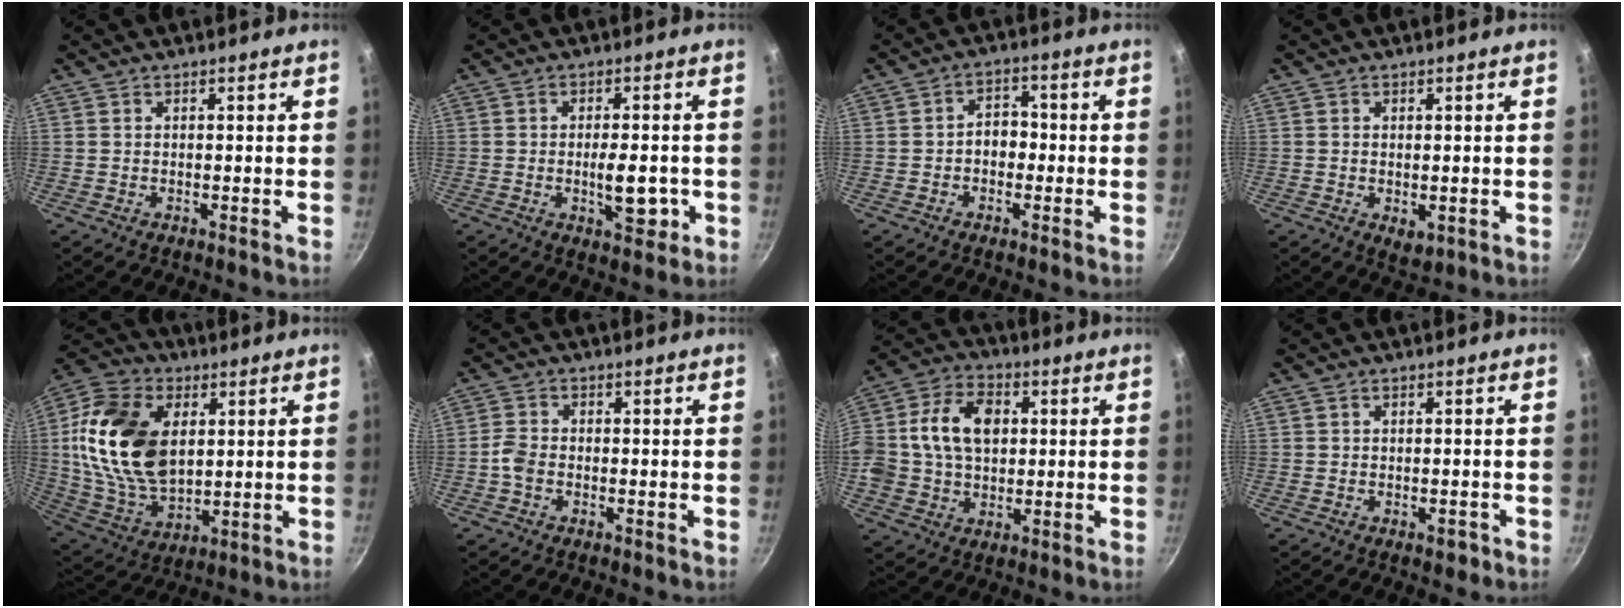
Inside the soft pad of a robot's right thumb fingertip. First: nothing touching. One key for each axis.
{"total": 7.2, "fx": -1.6, "fy": 3.1, "fz": 6.3, "tx": -0.071, "ty": 0.002, "tz": -0.020}
{"total": 4.3, "fx": -0.9, "fy": 3.2, "fz": 2.7, "tx": -0.012, "ty": 0.019, "tz": -0.020}
{"total": 2.9, "fx": -0.4, "fy": 1.9, "fz": 2.2, "tx": -0.033, "ty": -0.010, "tz": -0.003}
{"total": 21.7, "fx": 3.8, "fy": 14.0, "fz": 16.2, "tx": -0.289, "ty": -0.007, "tz": 0.074}
{"total": 3.6, "fx": -1.2, "fy": 2.4, "fz": 2.3, "tx": -0.053, "ty": 0.014, "tz": -0.032}
{"total": 14.8, "fx": 2.1, "fy": 10.7, "fz": 9.9, "tx": -0.164, "ty": 0.018, "tz": 0.022}
{"total": 1.9, "fx": -0.9, "fy": 1.2, "fz": 1.1, "tx": -0.007, "ty": 0.012, "tz": -0.007}